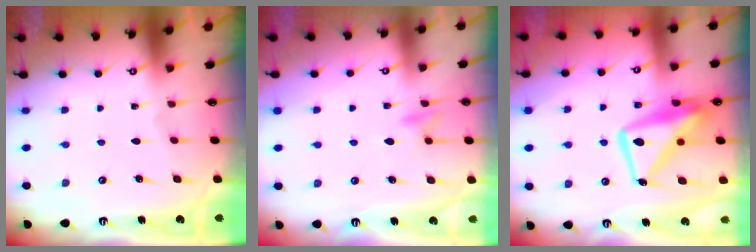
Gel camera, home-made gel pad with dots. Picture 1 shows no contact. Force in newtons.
{"total": 9.3, "press": 9.3, "slide": 0.8}
{"total": 14.8, "press": 14.7, "slide": 1.2}